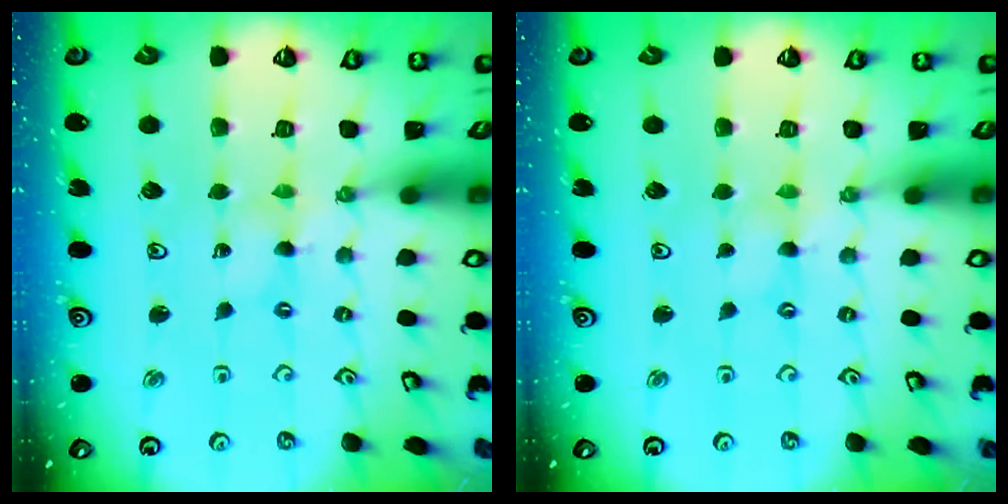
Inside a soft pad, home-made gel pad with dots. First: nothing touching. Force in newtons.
{"total": 0.0}